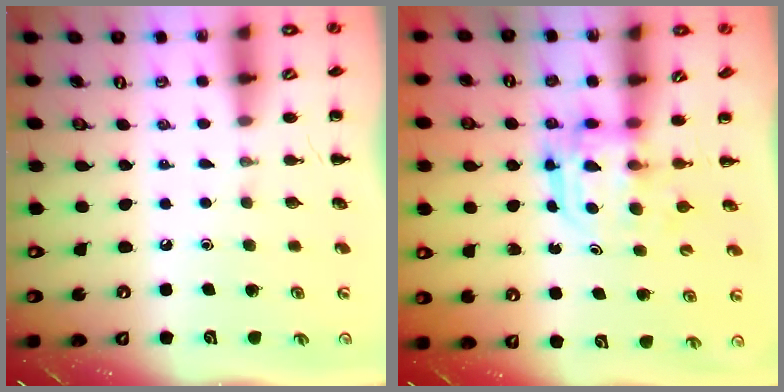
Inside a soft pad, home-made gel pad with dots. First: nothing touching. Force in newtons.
{"total": 3.2, "press": 3.2, "slide": 0.2}